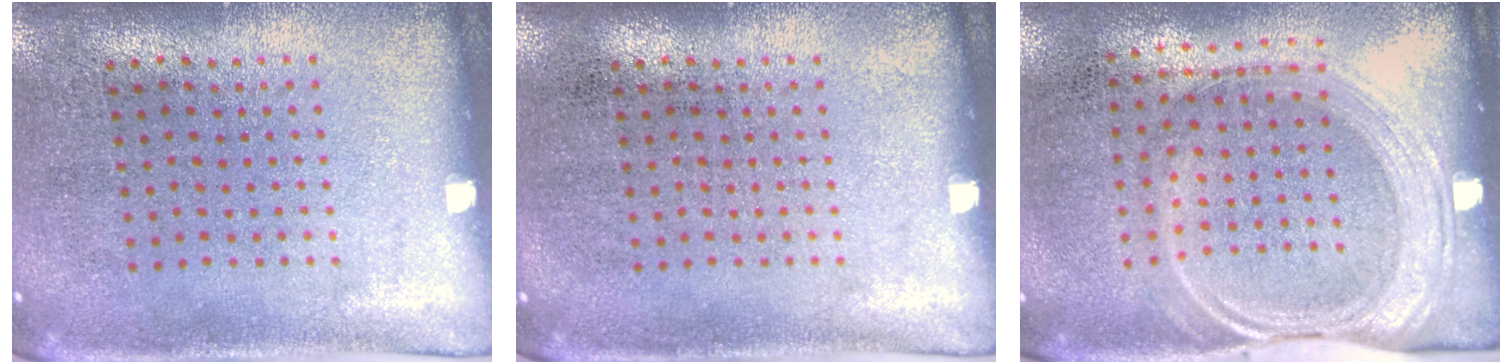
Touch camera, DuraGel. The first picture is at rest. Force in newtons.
{"total": 0.0}
{"total": 1.6, "press": 1.4, "slide": 0.9}